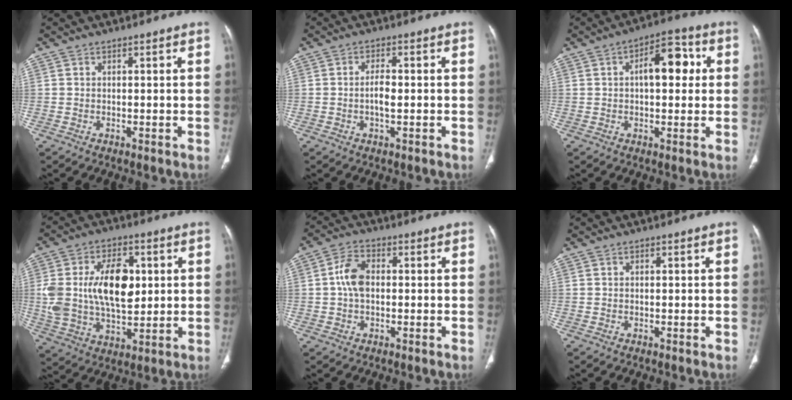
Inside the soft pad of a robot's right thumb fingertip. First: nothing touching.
{"total": 3.2, "force": [-0.5, 1.2, 2.9], "torque": [-0.057, 0.004, -0.011]}
{"total": 9.9, "force": [1.7, 5.0, 8.3], "torque": [-0.096, 0.020, 0.017]}
{"total": 17.0, "force": [2.6, 9.9, 13.5], "torque": [-0.222, 0.001, 0.054]}
{"total": 5.9, "force": [0.2, 3.8, 4.5], "torque": [-0.087, 0.013, -0.002]}
{"total": 0.6, "force": [0.1, 0.3, 0.5], "torque": [-0.008, 0.001, 0.001]}